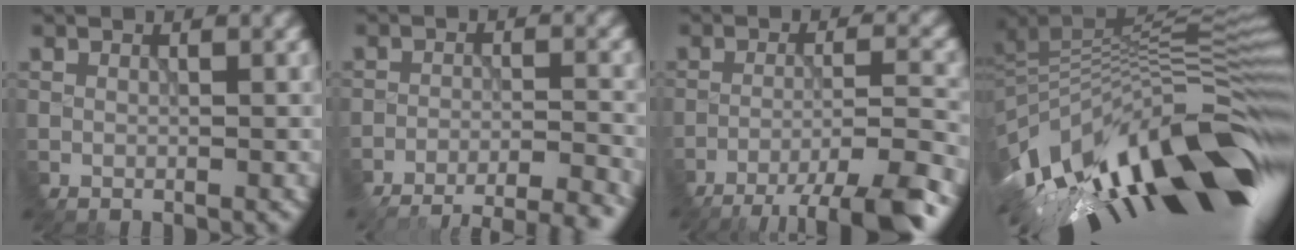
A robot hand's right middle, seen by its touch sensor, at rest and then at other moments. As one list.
[{"total": 11.1, "force": [-10.5, 2.0, 3.0], "torque": [-0.049, -0.001, -0.106]}, {"total": 8.1, "force": [-6.6, 0.4, 4.7], "torque": [-0.077, 0.009, -0.086]}, {"total": 14.7, "force": [-5.7, 5.1, 12.6], "torque": [-0.225, 0.007, -0.079]}]